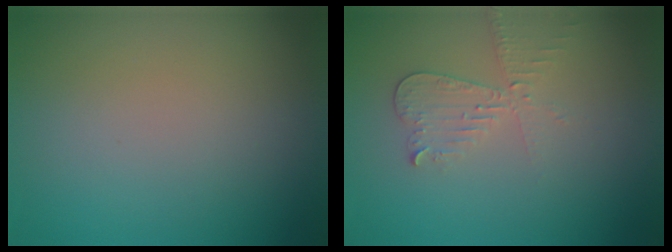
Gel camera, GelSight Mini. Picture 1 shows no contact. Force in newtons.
{"total": 2.6, "press": 2.5, "slide": 0.6}